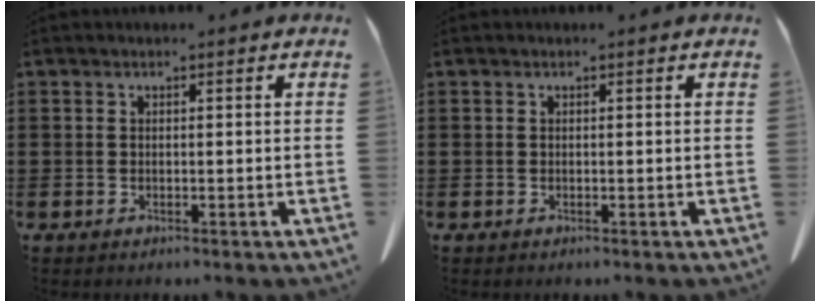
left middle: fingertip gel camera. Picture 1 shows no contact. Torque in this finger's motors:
{"motor_torque": [-0.07, 0.05, 0.00, -0.01]}